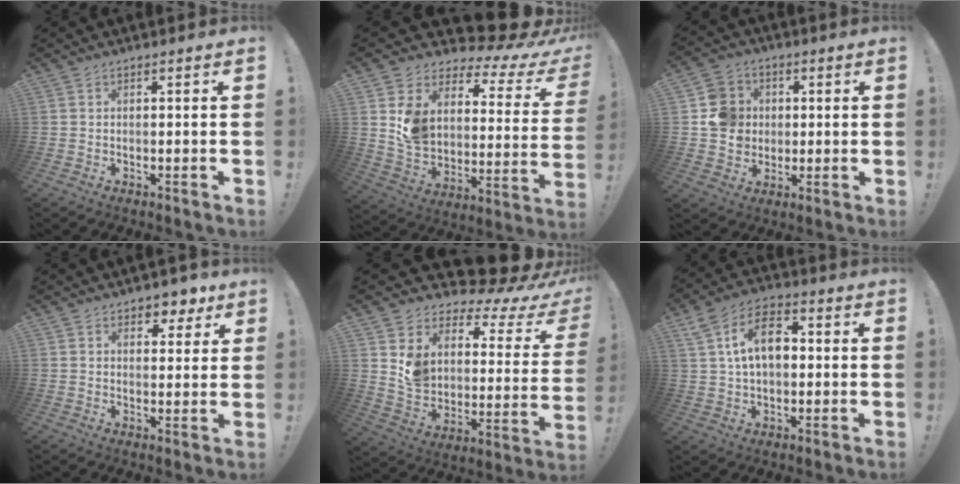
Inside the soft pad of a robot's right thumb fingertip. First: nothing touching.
{"total": 9.7, "force": [5.4, 5.3, 6.0], "torque": [-0.106, -0.062, 0.087]}
{"total": 10.9, "force": [1.1, 10.2, 3.5], "torque": [-0.045, 0.003, 0.028]}
{"total": 5.5, "force": [3.6, 3.8, 1.8], "torque": [-0.009, -0.025, 0.063]}
{"total": 9.2, "force": [6.7, 4.1, 4.8], "torque": [-0.083, -0.079, 0.105]}
{"total": 12.7, "force": [2.2, 8.1, 9.5], "torque": [-0.161, 0.015, 0.042]}